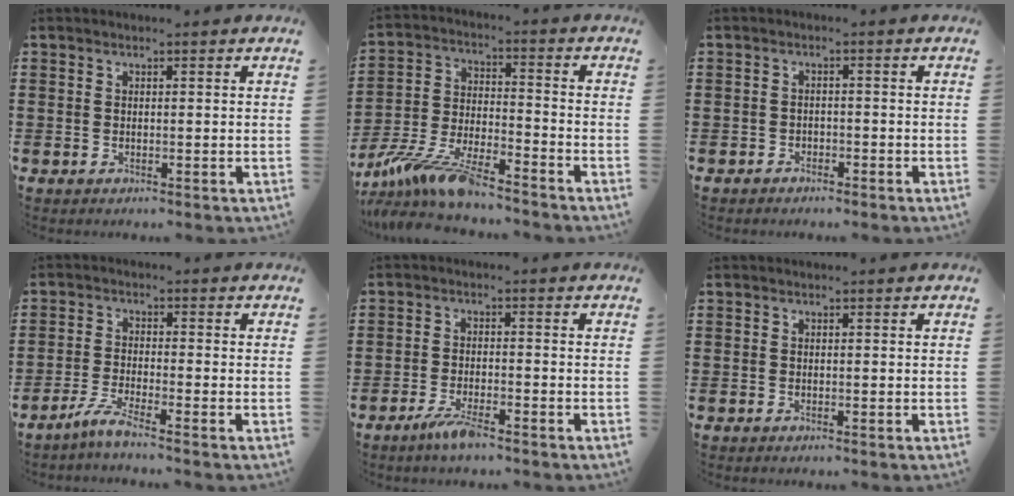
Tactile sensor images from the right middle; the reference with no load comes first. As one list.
[{"total": 9.3, "force": [-8.2, 0.6, 4.4], "torque": [-0.097, 0.003, -0.165]}, {"total": 1.5, "force": [-1.3, 0.6, 0.0], "torque": [-0.005, 0.004, -0.030]}, {"total": 3.9, "force": [-3.1, -0.1, 2.3], "torque": [-0.059, -0.009, -0.064]}, {"total": 3.8, "force": [-2.7, 0.4, 2.6], "torque": [-0.062, -0.007, -0.053]}, {"total": 0.0}]